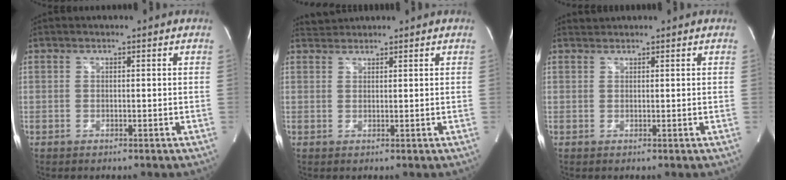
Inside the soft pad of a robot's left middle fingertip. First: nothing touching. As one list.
[{"total": 1.8, "force": [1.8, 0.0, -0.4], "torque": [-0.006, 0.012, 0.038]}, {"total": 0.9, "force": [0.8, -0.1, -0.3], "torque": [-0.009, 0.009, 0.019]}]